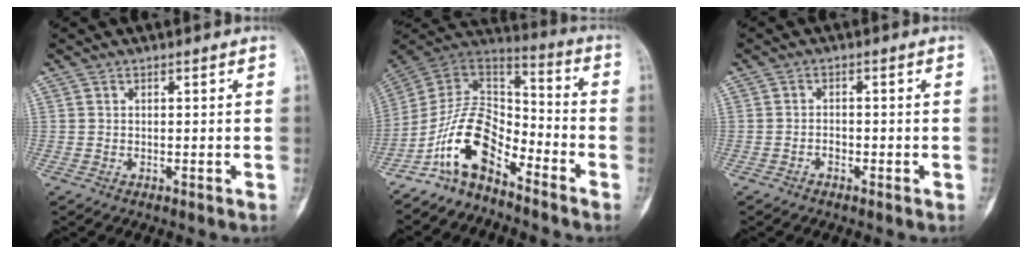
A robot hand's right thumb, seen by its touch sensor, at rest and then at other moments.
{"total": 13.2, "force": [-8.4, 6.6, 7.9], "torque": [-0.121, 0.095, -0.170]}
{"total": 1.3, "force": [-0.8, 0.9, 0.6], "torque": [-0.002, 0.007, -0.018]}